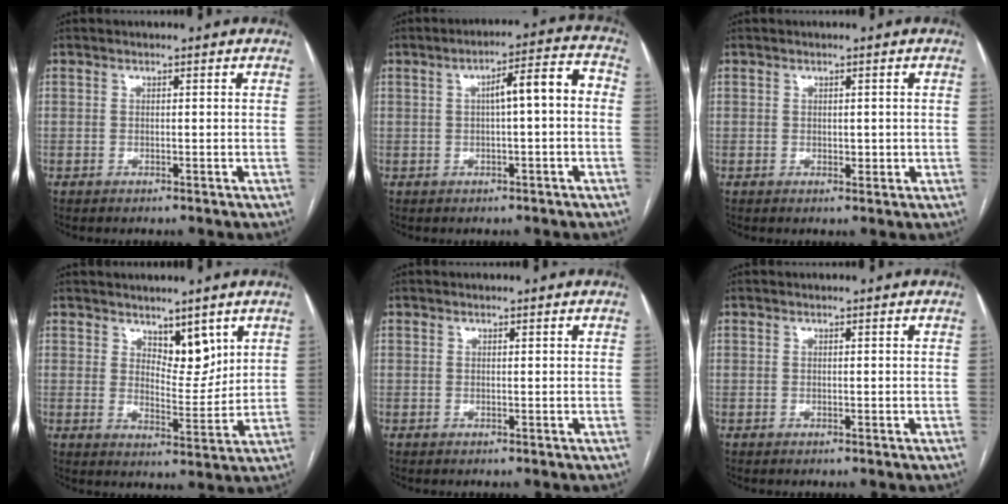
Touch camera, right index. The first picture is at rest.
{"total": 7.1, "force": [0.2, 1.2, 7.0], "torque": [-0.104, 0.030, 0.003]}
{"total": 1.6, "force": [0.1, 1.0, 1.2], "torque": [-0.014, 0.000, 0.004]}
{"total": 5.6, "force": [3.5, 2.5, 3.6], "torque": [-0.051, -0.010, 0.061]}
{"total": 0.0}
{"total": 0.0}